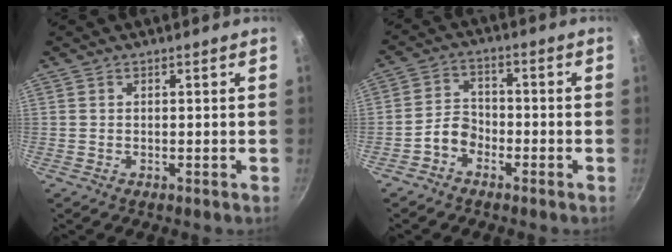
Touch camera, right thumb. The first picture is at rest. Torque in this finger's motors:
{"motor_torque": [0.91, 0.88, 0.71, -0.53, 0.03]}